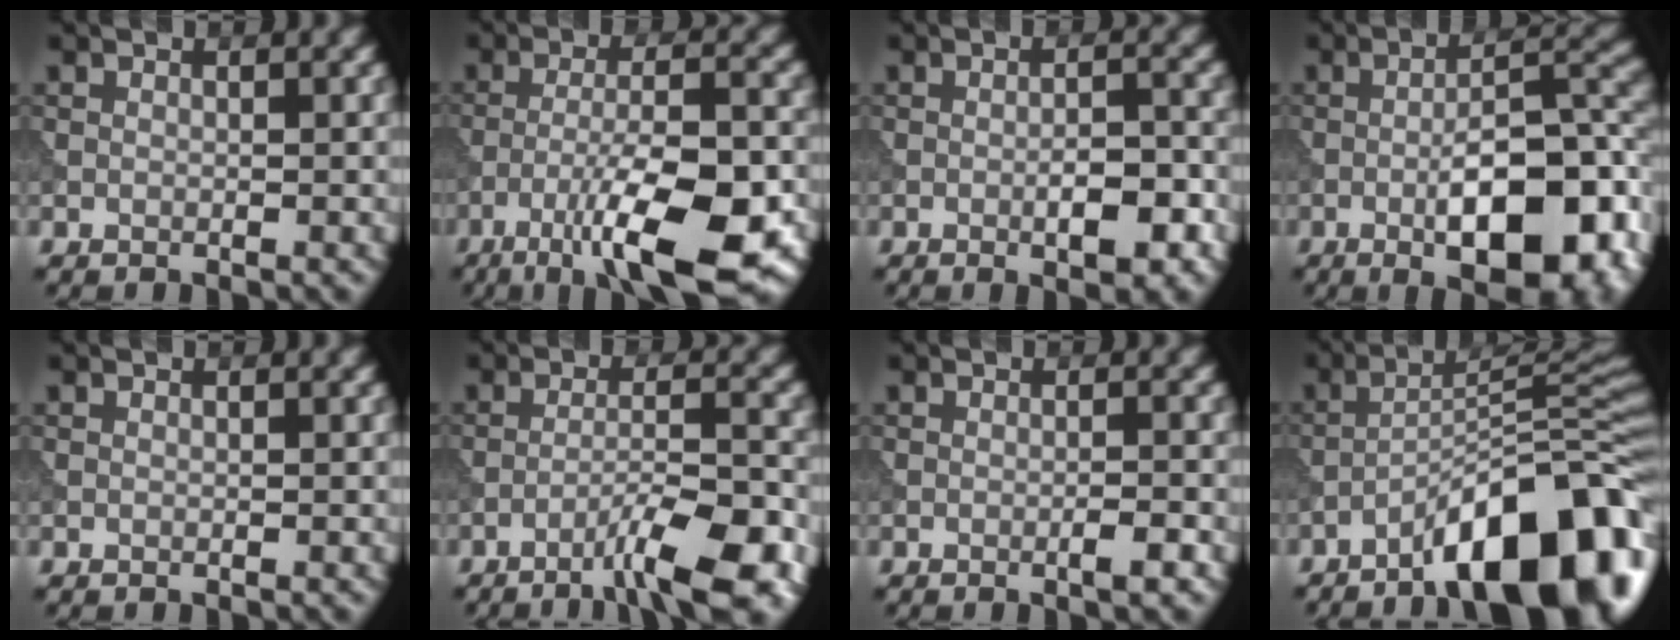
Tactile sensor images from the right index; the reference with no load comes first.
{"total": 11.8, "force": [-6.0, 2.9, 9.8], "torque": [-0.160, -0.001, -0.100]}
{"total": 4.1, "force": [-1.4, 1.1, 3.7], "torque": [-0.055, 0.001, -0.019]}
{"total": 12.5, "force": [-4.2, 4.6, 10.8], "torque": [-0.156, 0.000, -0.061]}
{"total": 0.0}
{"total": 6.4, "force": [-3.9, 0.9, 5.0], "torque": [-0.078, 0.009, -0.064]}
{"total": 1.6, "force": [-0.6, 0.1, 1.4], "torque": [-0.020, 0.003, -0.013]}
{"total": 13.3, "force": [-8.1, 3.3, 10.0], "torque": [-0.138, 0.019, -0.135]}